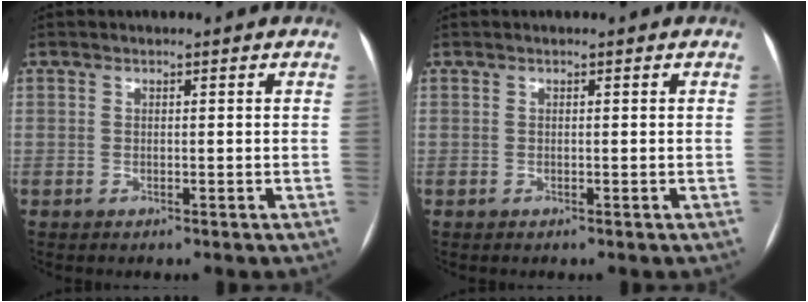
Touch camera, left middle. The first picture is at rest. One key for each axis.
{"total": 0.0}